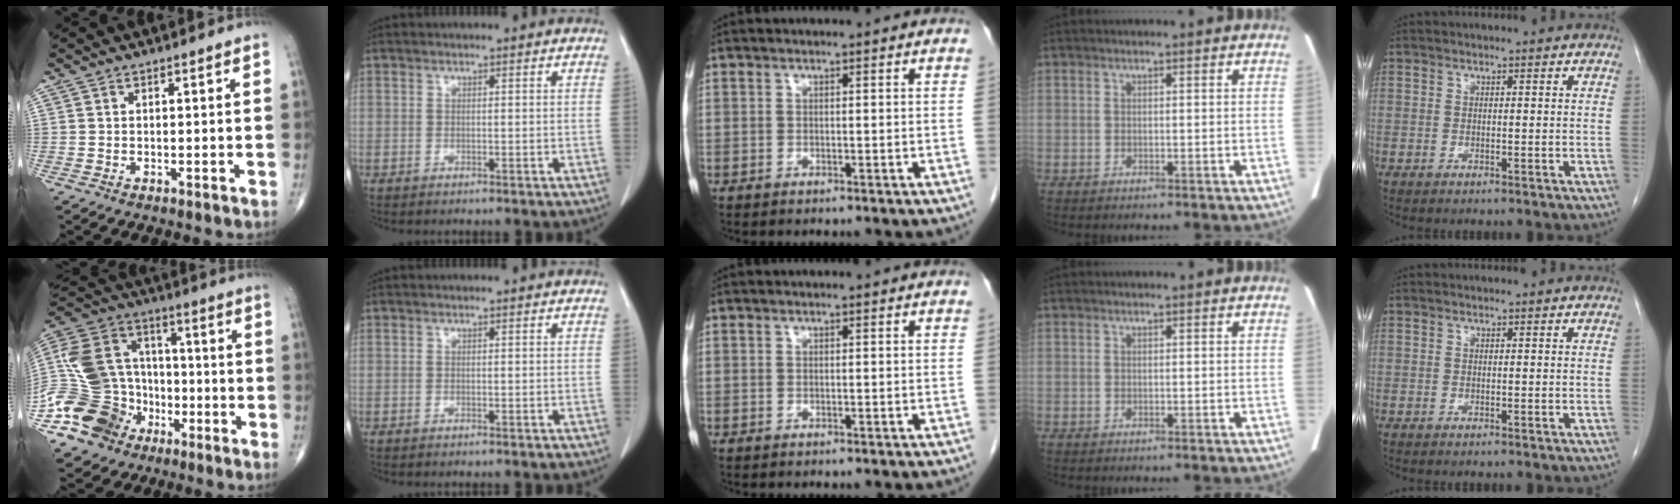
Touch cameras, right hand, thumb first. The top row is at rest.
{"thumb": {"total": 20.1, "force": [-7.4, 16.4, 9.0], "torque": [-0.164, 0.070, -0.129]}}